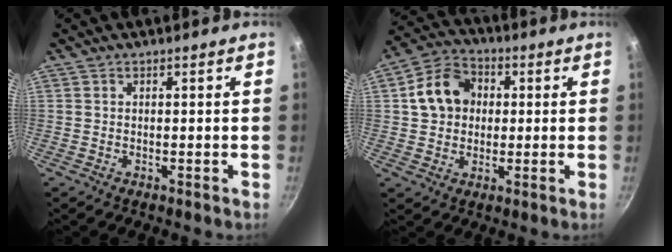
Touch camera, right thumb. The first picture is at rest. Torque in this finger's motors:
{"motor_torque": [-0.23, 0.31, -0.02, 0.04, 0.05]}